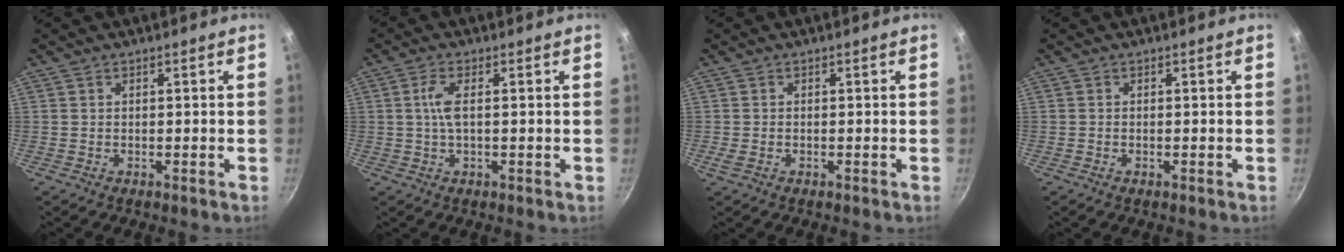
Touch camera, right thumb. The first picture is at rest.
{"total": 3.9, "force": [0.3, 1.1, 3.7], "torque": [-0.086, 0.005, 0.003]}
{"total": 1.3, "force": [-0.4, 0.7, 1.0], "torque": [-0.023, 0.001, -0.008]}
{"total": 0.0}